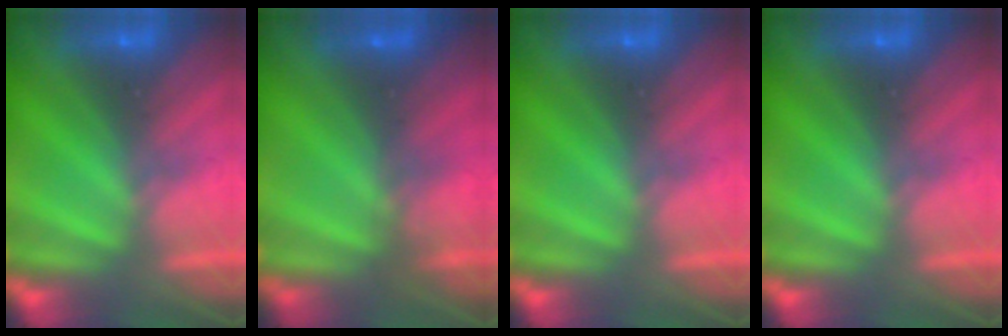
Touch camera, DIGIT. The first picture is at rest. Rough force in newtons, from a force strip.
{"total": 10.7}
{"total": 0.0}
{"total": 0.0}